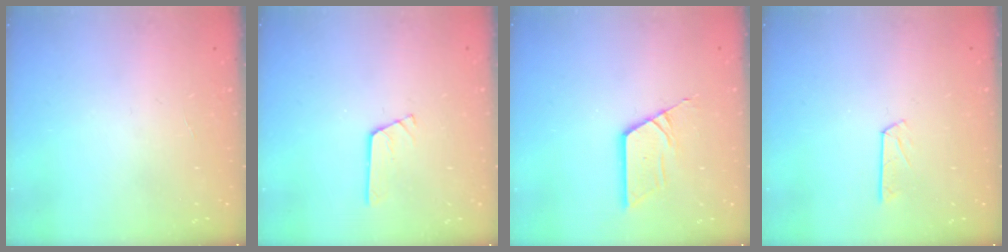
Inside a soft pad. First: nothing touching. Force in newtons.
{"total": 2.9, "press": 2.8, "slide": 0.3}
{"total": 8.4, "press": 8.3, "slide": 0.7}
{"total": 3.7, "press": 3.6, "slide": 0.3}